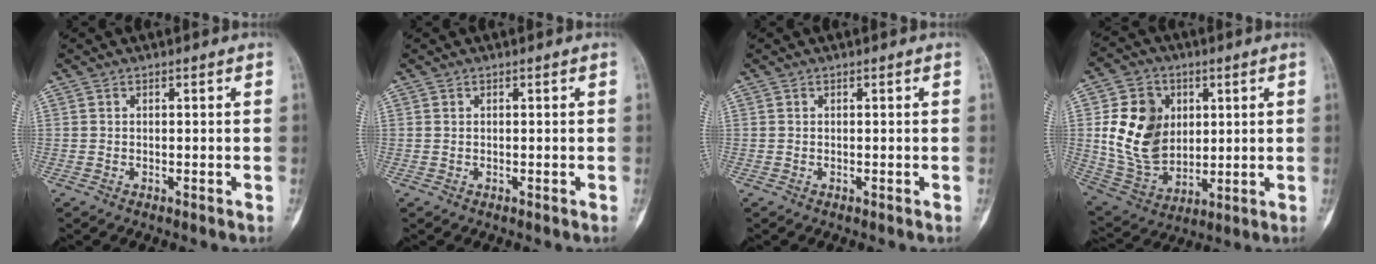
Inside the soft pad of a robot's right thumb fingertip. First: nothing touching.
{"total": 0.0}
{"total": 0.0}
{"total": 16.3, "force": [2.8, 12.4, 10.2], "torque": [-0.153, -0.009, 0.066]}